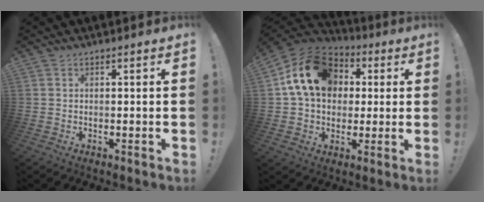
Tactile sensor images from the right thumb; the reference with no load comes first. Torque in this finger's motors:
{"motor_torque": [2.12, 2.89, 0.91, -0.13, 0.12]}